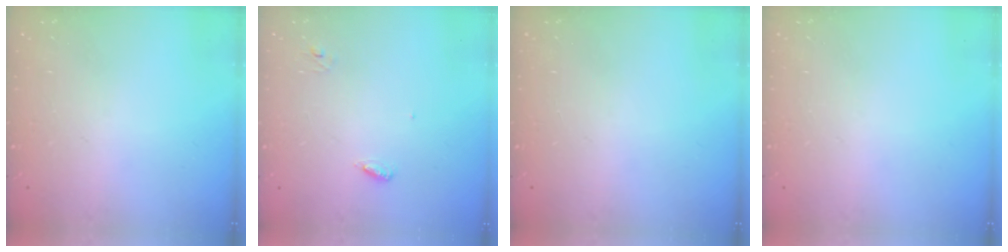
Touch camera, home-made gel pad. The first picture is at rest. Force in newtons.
{"total": 3.4, "press": 3.4, "slide": 0.3}
{"total": 0.0}
{"total": 0.0}